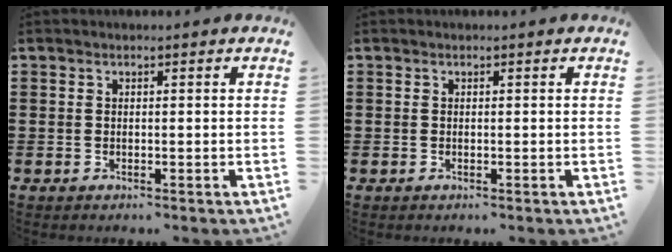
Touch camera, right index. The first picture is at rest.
{"total": 0.0}